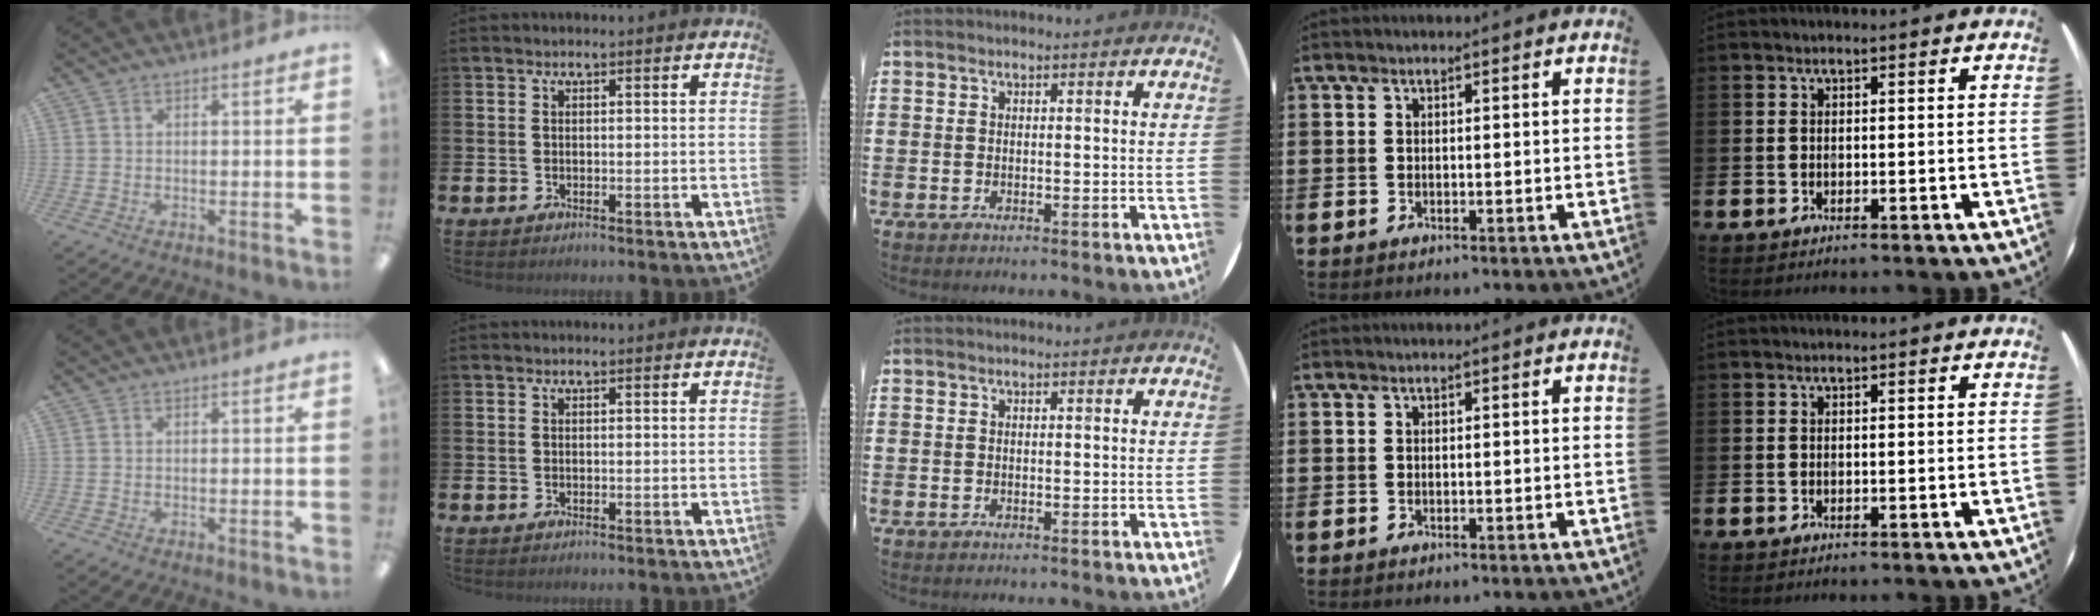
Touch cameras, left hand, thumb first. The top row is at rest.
{}